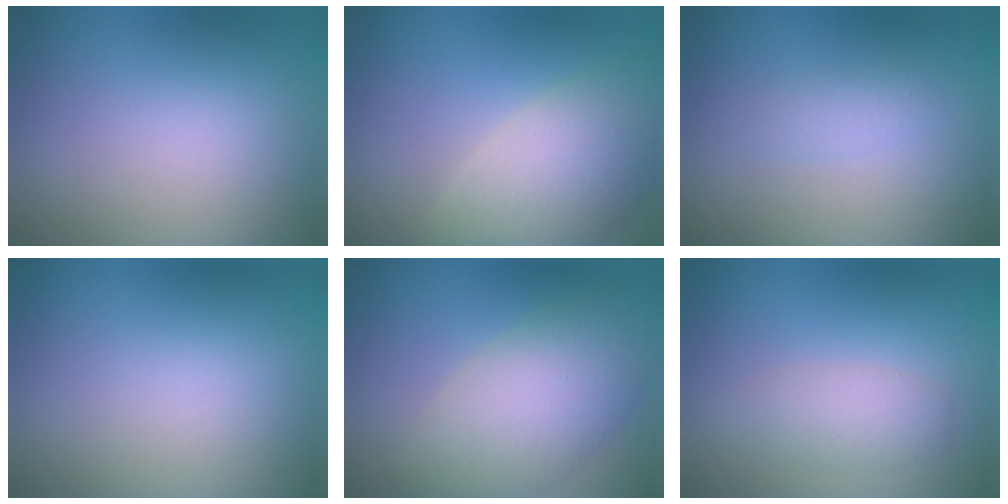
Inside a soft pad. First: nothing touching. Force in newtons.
{"total": 6.8, "press": 6.8, "slide": 0.6}
{"total": 1.2, "press": 1.2, "slide": 0.1}
{"total": 0.0}
{"total": 7.5, "press": 7.5, "slide": 0.6}
{"total": 2.3, "press": 2.3, "slide": 0.1}